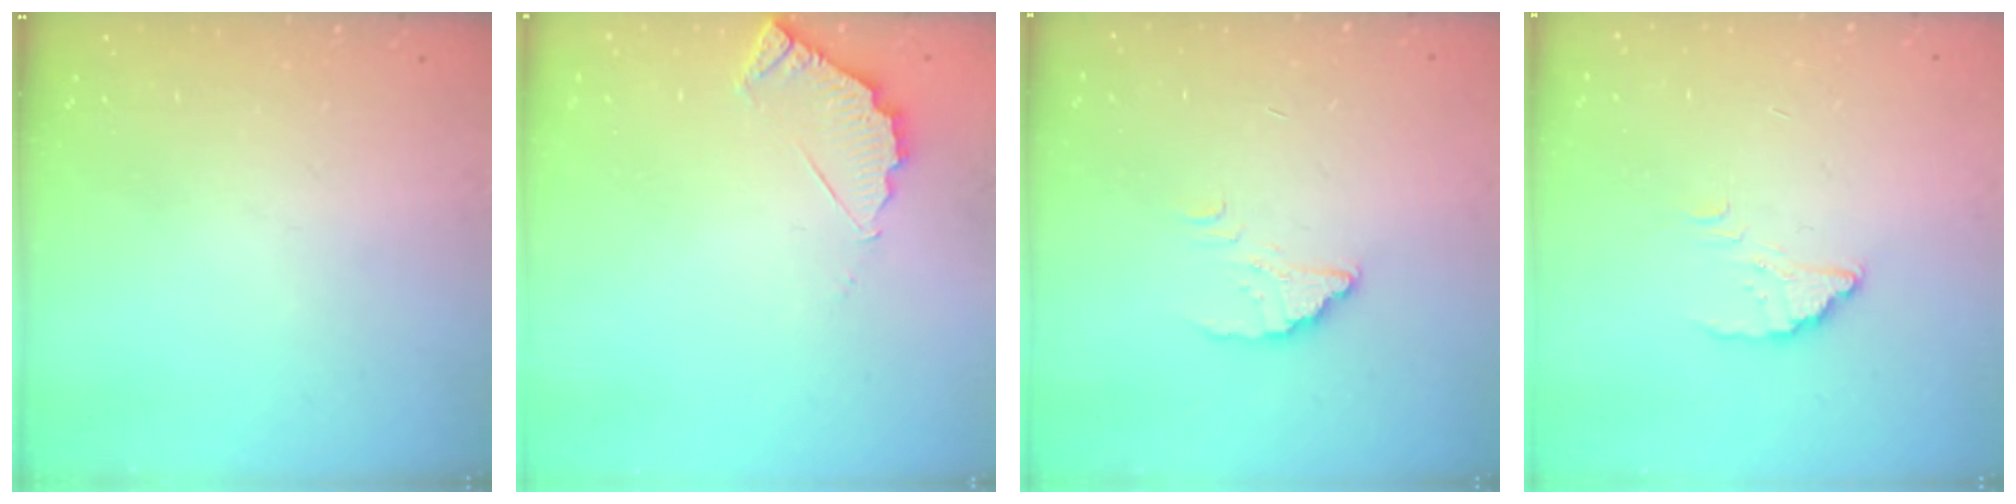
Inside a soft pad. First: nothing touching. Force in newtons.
{"total": 3.7, "press": 3.7, "slide": 0.3}
{"total": 2.5, "press": 2.5, "slide": 0.3}
{"total": 2.2, "press": 2.2, "slide": 0.2}